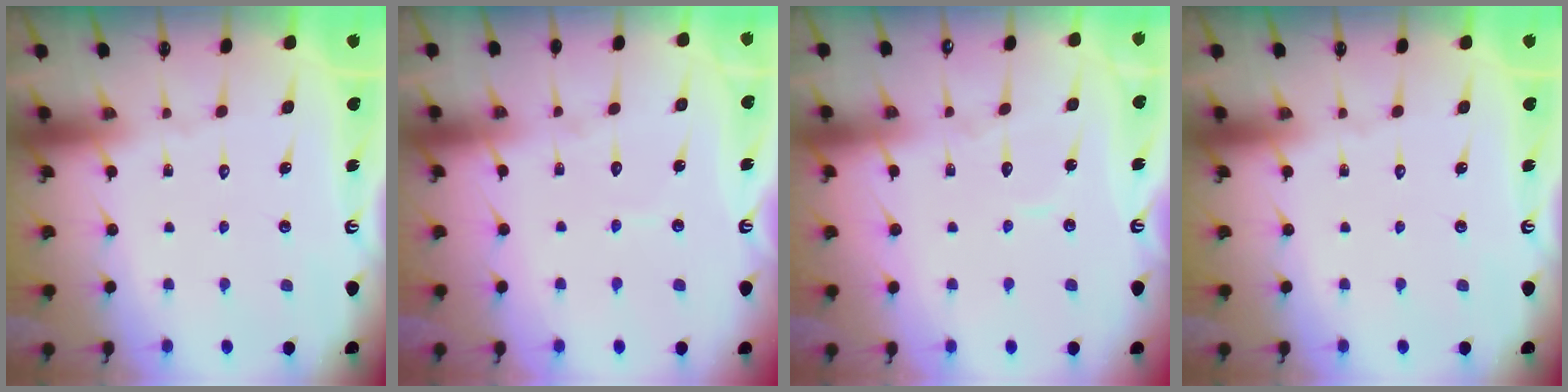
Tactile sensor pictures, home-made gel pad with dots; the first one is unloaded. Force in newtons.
{"total": 4.5, "press": 4.5, "slide": 0.3}
{"total": 6.8, "press": 6.8, "slide": 0.4}
{"total": 0.0}